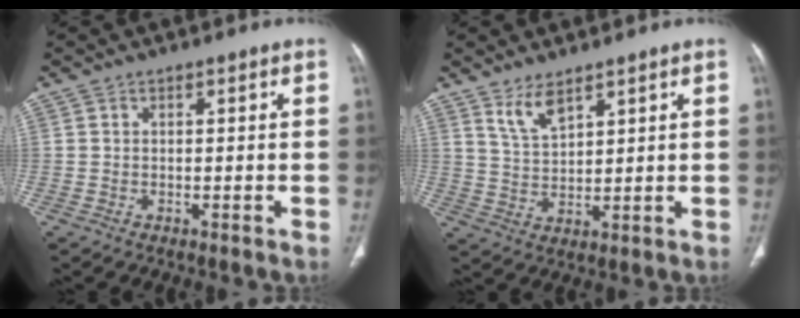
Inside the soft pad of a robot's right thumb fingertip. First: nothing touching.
{"total": 5.0, "force": [3.7, 1.7, 3.0], "torque": [-0.052, -0.027, 0.079]}